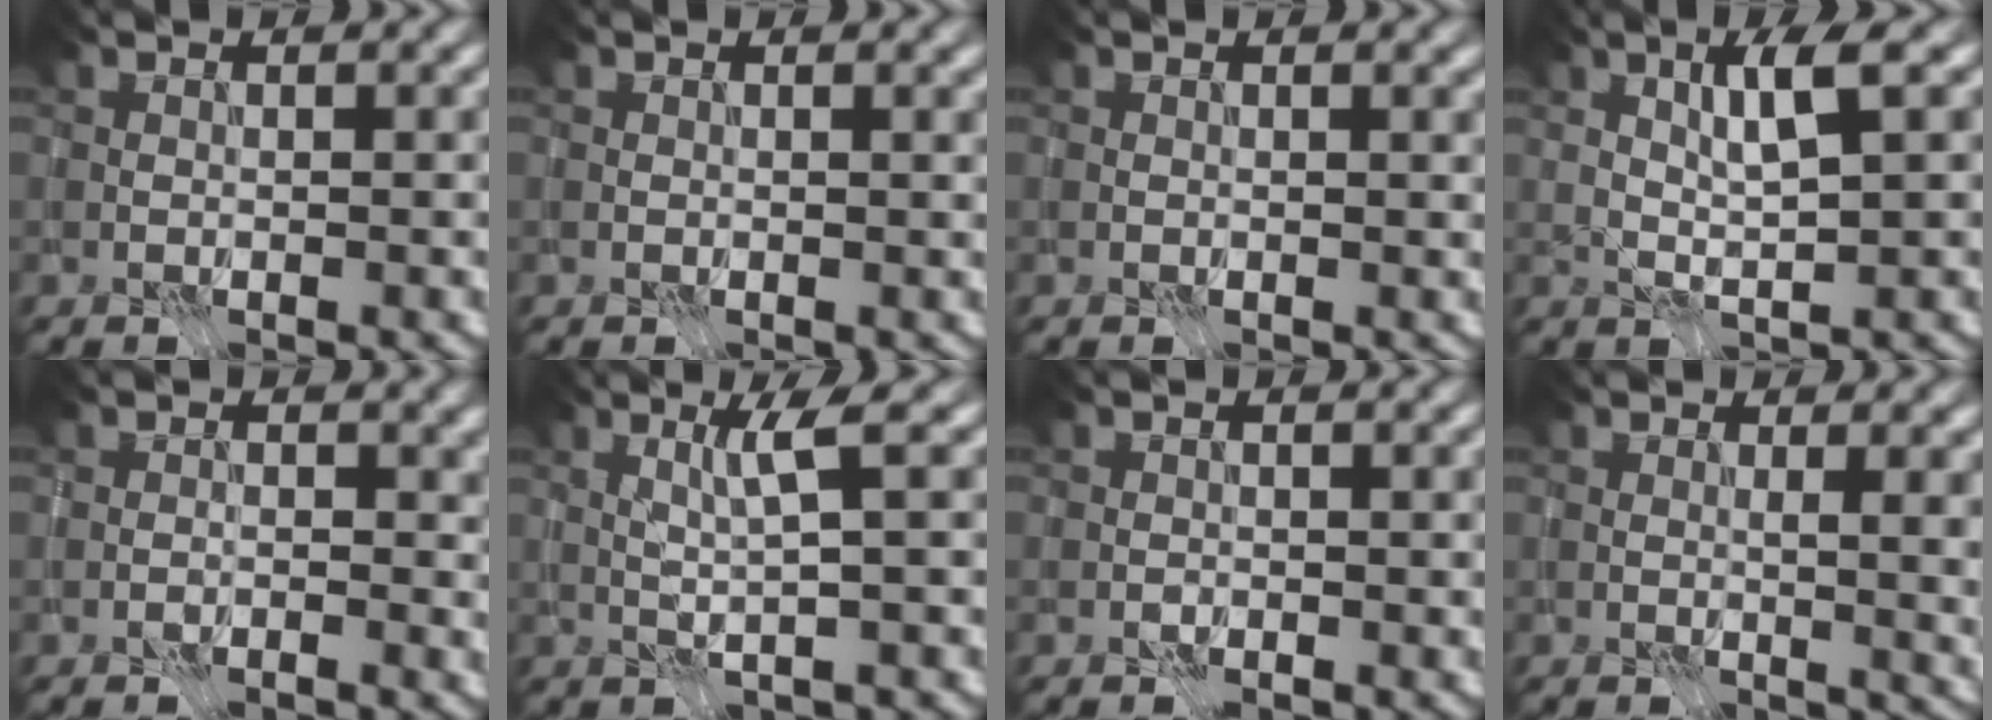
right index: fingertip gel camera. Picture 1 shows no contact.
{"total": 0.7, "force": [0.4, 0.1, 0.5], "torque": [-0.006, 0.002, 0.005]}
{"total": 0.7, "force": [0.5, 0.1, 0.5], "torque": [-0.005, 0.002, 0.006]}
{"total": 3.2, "force": [1.2, 0.4, 3.0], "torque": [-0.059, 0.006, 0.023]}
{"total": 1.2, "force": [-0.5, 0.7, 0.8], "torque": [-0.012, 0.002, -0.013]}
{"total": 2.4, "force": [0.6, -0.1, 2.3], "torque": [-0.049, 0.003, 0.014]}
{"total": 0.0}
{"total": 2.9, "force": [0.4, 0.7, 2.7], "torque": [-0.033, 0.001, 0.005]}